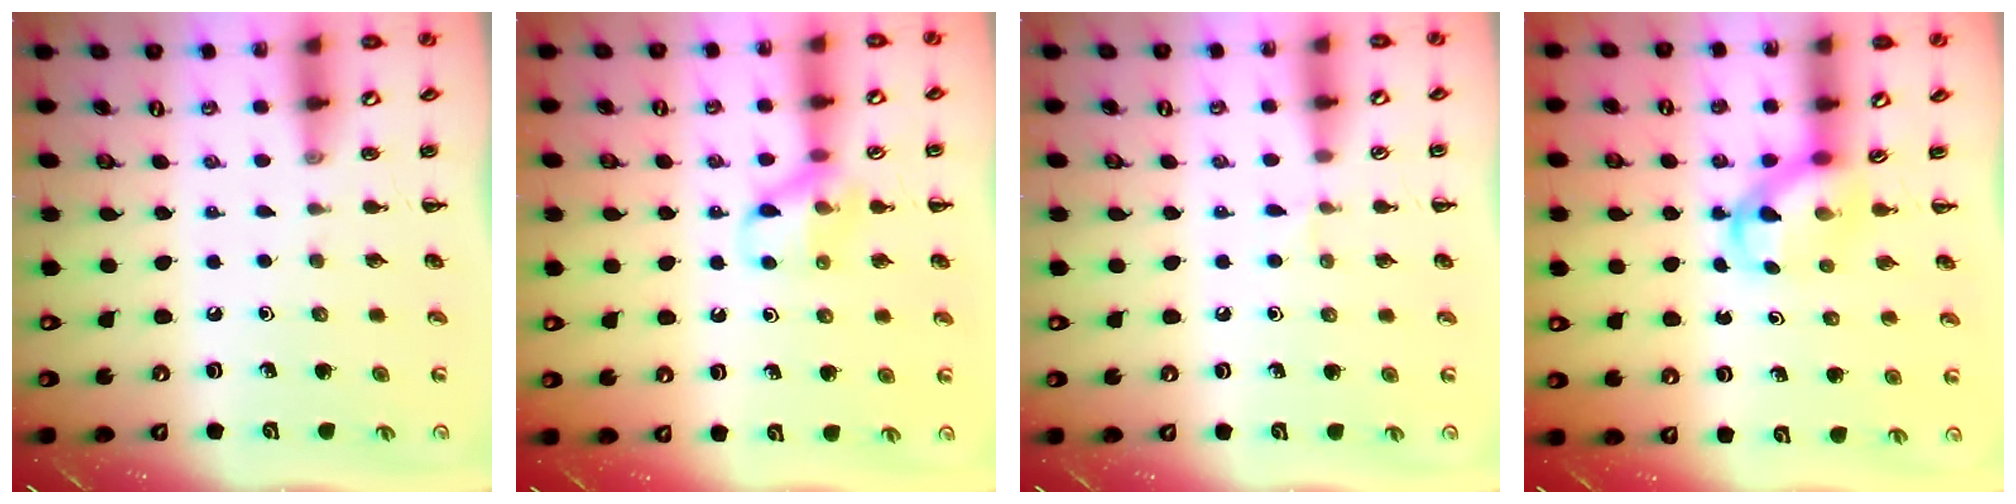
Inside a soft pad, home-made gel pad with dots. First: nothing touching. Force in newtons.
{"total": 10.1, "press": 10.1, "slide": 0.8}
{"total": 4.0, "press": 3.7, "slide": 1.3}
{"total": 3.7, "press": 3.6, "slide": 0.7}